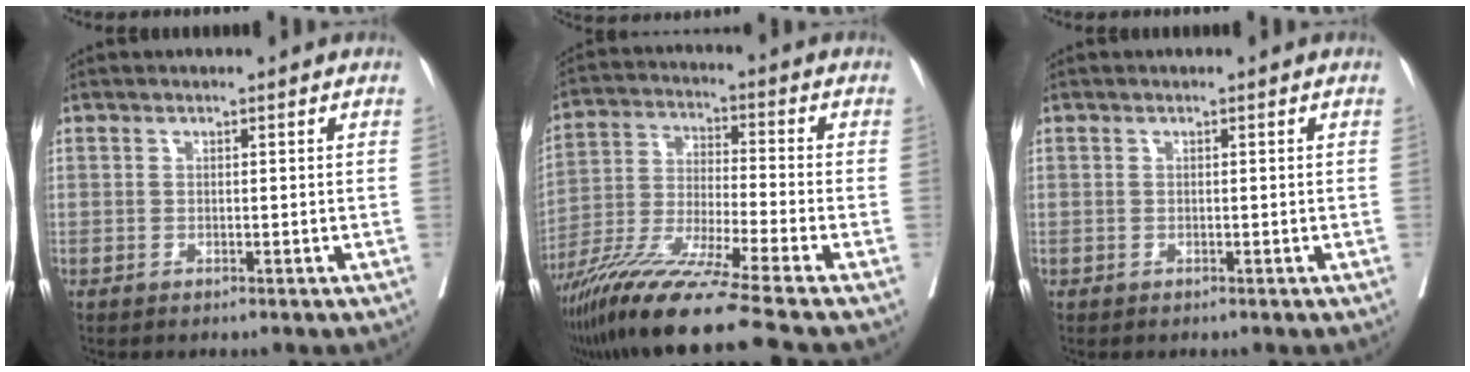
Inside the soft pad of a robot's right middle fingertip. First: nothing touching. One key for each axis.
{"total": 16.2, "fx": -12.6, "fy": -2.1, "fz": 9.9, "tx": -0.202, "ty": -0.044, "tz": -0.229}
{"total": 0.0}